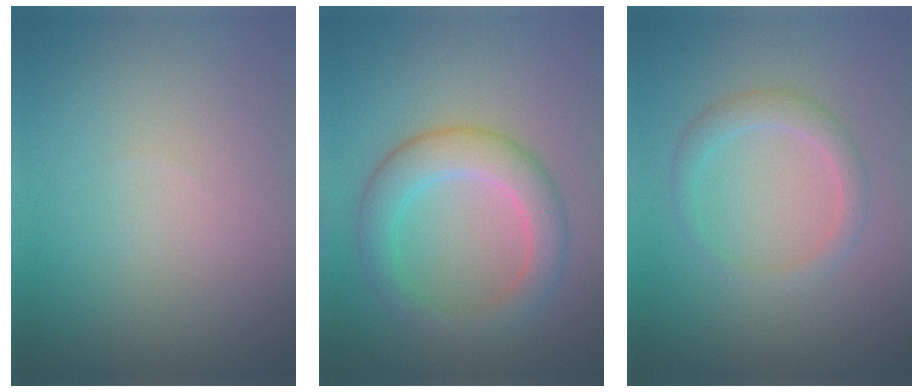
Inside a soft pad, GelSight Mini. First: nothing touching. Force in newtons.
{"total": 4.5, "press": 4.5, "slide": 0.1}
{"total": 2.0, "press": 2.0, "slide": 0.1}